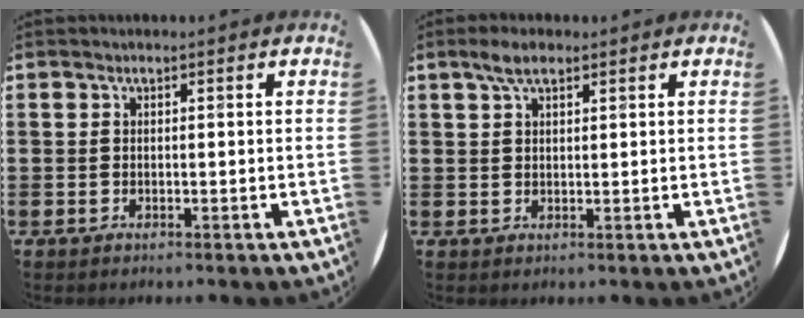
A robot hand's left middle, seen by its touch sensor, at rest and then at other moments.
{"total": 3.2, "force": [2.2, 1.3, 2.0], "torque": [-0.035, 0.004, 0.036]}